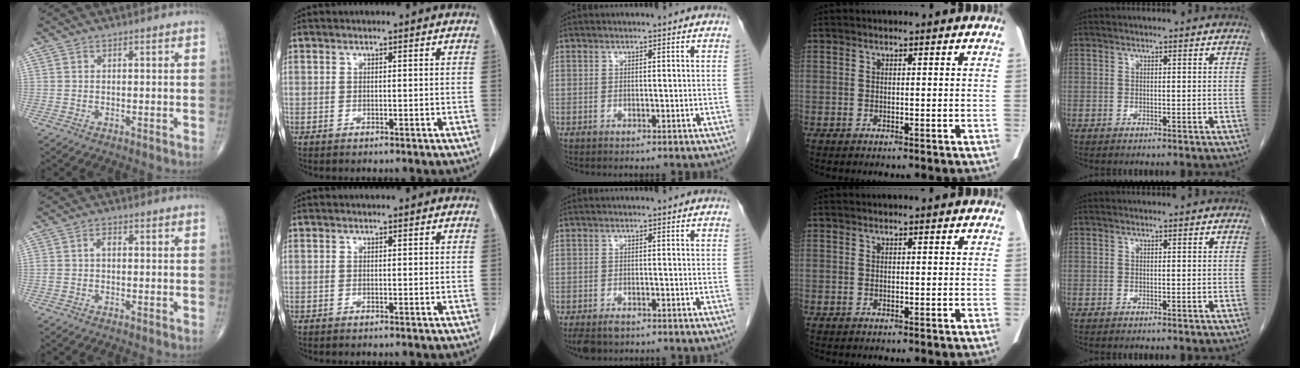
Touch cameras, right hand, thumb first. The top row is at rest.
{"thumb": {"total": 2.0, "force": [0.0, 1.3, 1.6], "torque": [-0.031, 0.009, -0.001]}, "middle": {"total": 3.6, "force": [-2.7, 1.6, 1.8], "torque": [-0.034, -0.008, -0.042]}}